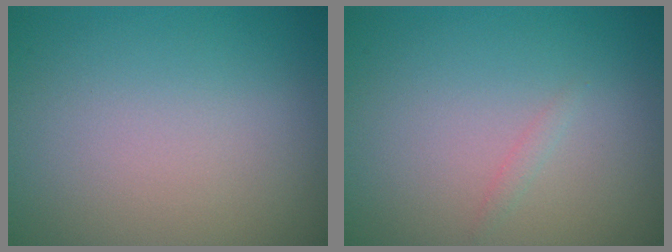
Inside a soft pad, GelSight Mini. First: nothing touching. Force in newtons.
{"total": 0.5, "press": 0.5, "slide": 0.0}